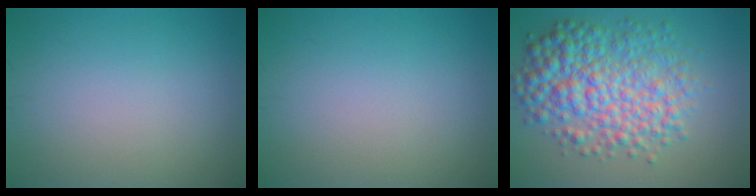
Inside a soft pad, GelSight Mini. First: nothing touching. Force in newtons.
{"total": 0.0}
{"total": 7.9, "press": 7.9, "slide": 0.1}